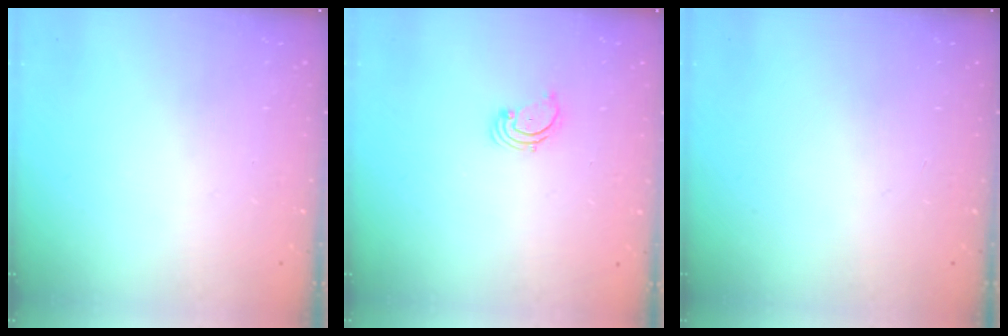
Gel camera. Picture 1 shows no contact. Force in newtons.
{"total": 1.7, "press": 1.6, "slide": 0.2}
{"total": 0.0}